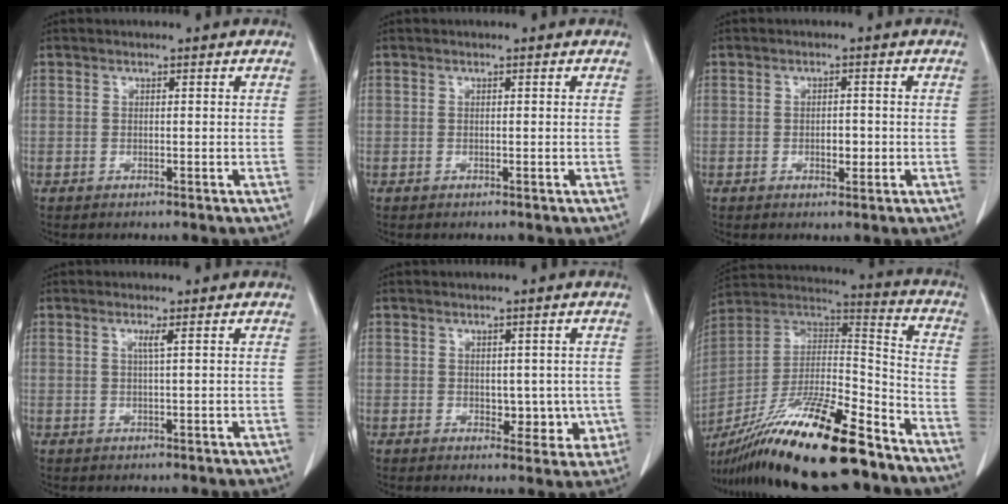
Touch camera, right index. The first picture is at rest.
{"total": 0.0}
{"total": 2.2, "force": [-0.5, 1.2, 1.8], "torque": [-0.027, 0.002, -0.004]}
{"total": 1.2, "force": [0.5, -0.3, 1.1], "torque": [-0.025, -0.002, 0.009]}
{"total": 4.5, "force": [-0.3, 3.0, 3.3], "torque": [-0.024, 0.001, 0.006]}
{"total": 25.6, "force": [-19.0, 4.1, 16.7], "torque": [-0.290, -0.010, -0.332]}